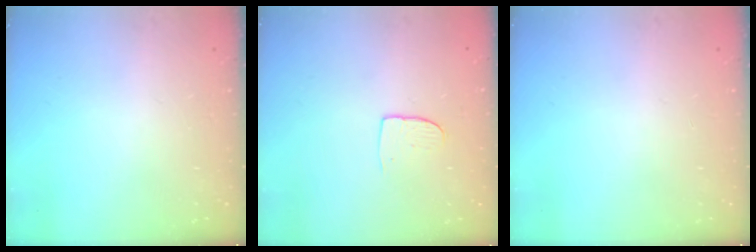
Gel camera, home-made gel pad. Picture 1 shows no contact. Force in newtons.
{"total": 4.1, "press": 4.1, "slide": 0.3}
{"total": 0.0}